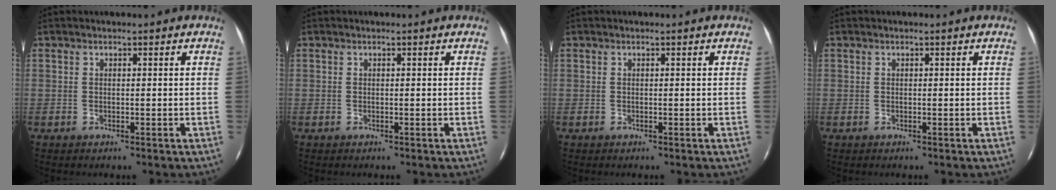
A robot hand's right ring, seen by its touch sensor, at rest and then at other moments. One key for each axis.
{"total": 0.0}
{"total": 0.0}
{"total": 0.0}